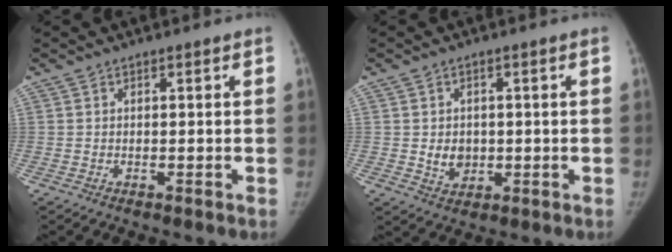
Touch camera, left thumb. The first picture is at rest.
{"total": 4.5, "force": [-0.3, 3.7, 2.5], "torque": [-0.020, -0.002, 0.006]}